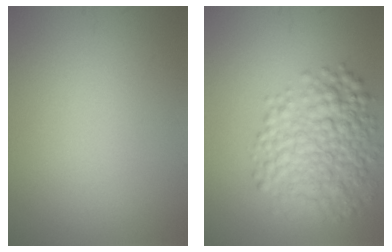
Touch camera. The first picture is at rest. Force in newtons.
{"total": 7.1, "press": 7.1, "slide": 0.1}